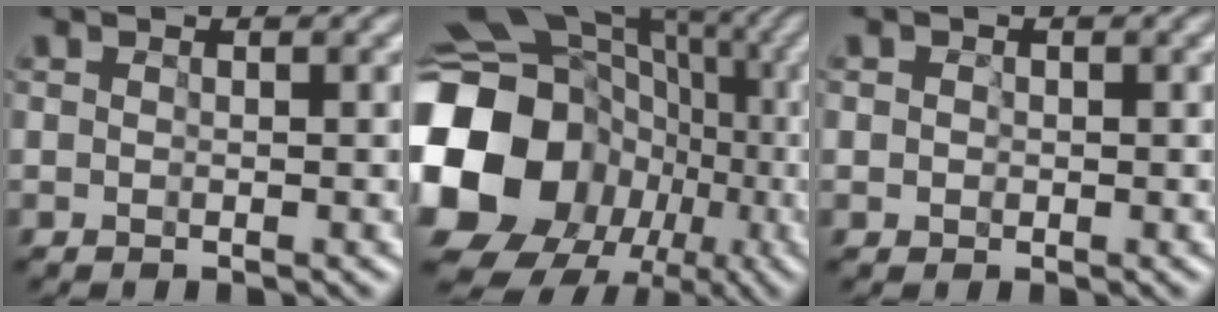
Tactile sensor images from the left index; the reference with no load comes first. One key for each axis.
{"total": 19.4, "fx": -3.4, "fy": 16.4, "fz": 9.7, "tx": -0.229, "ty": -0.011, "tz": -0.070}
{"total": 1.7, "fx": 0.3, "fy": 1.5, "fz": 0.7, "tx": -0.001, "ty": 0.017, "tz": -0.007}